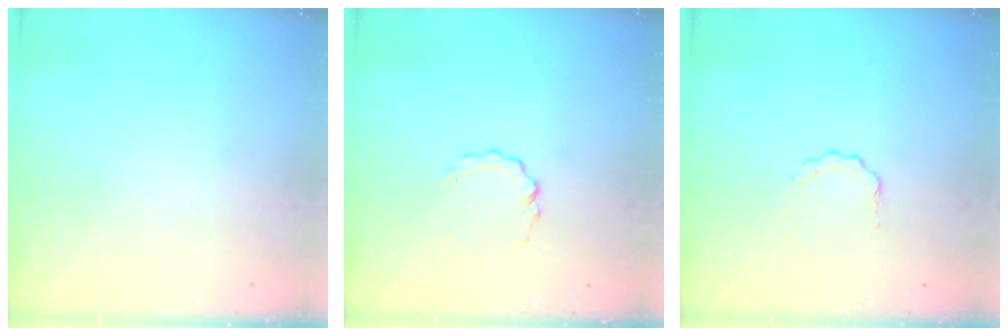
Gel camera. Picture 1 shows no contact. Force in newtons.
{"total": 3.6, "press": 3.6, "slide": 0.3}
{"total": 2.5, "press": 2.5, "slide": 0.3}